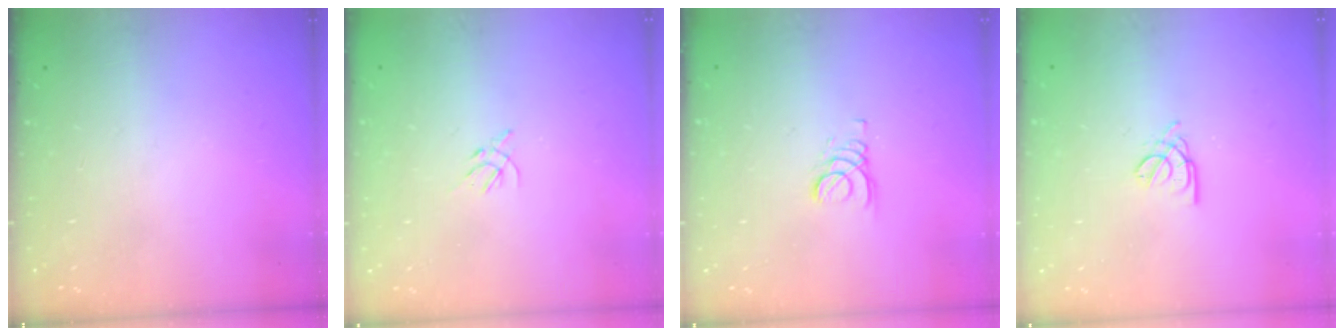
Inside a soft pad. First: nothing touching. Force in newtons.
{"total": 2.3, "press": 2.2, "slide": 0.6}
{"total": 2.4, "press": 2.4, "slide": 0.2}
{"total": 2.6, "press": 2.5, "slide": 0.5}